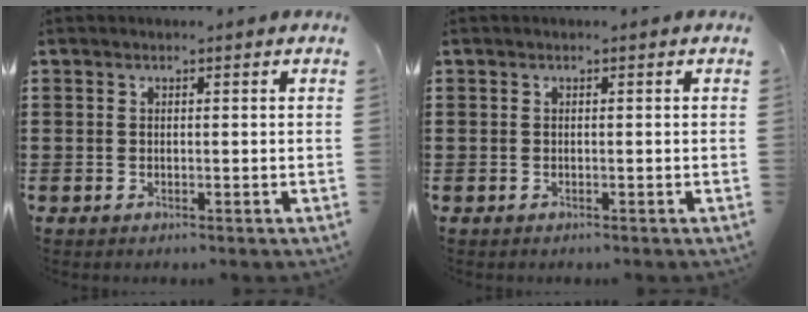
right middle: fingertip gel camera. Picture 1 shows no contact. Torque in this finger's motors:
{"motor_torque": [0.13, 0.03, 0.01, 0.01]}